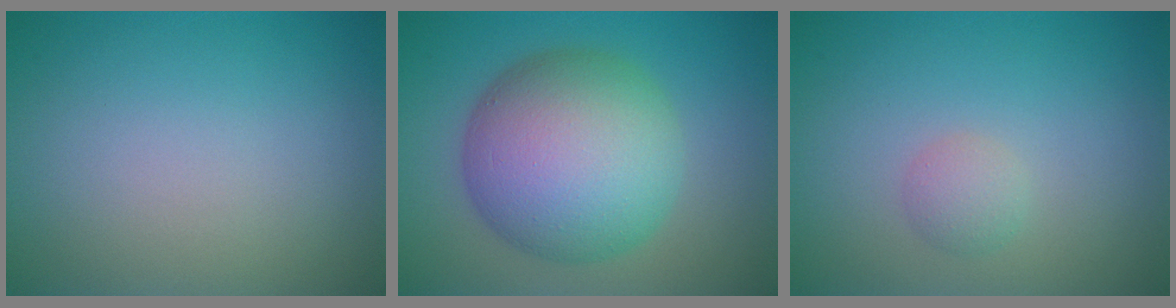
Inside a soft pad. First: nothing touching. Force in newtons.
{"total": 11.8, "press": 11.8, "slide": 0.2}
{"total": 1.4, "press": 1.4, "slide": 0.1}